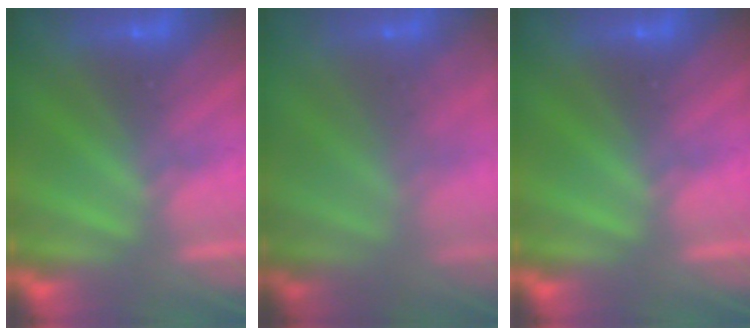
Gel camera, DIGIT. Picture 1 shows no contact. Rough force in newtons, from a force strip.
{"total": 6.3}
{"total": 0.0}